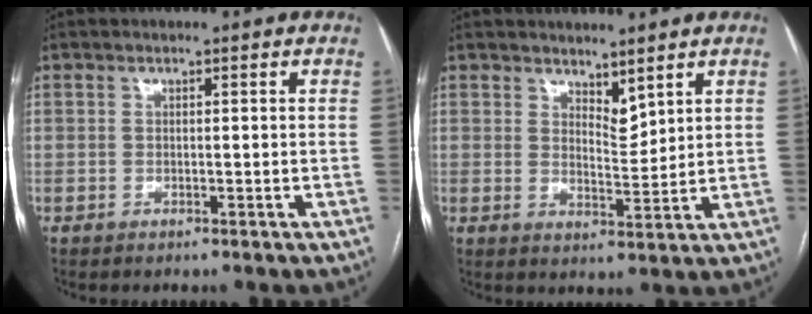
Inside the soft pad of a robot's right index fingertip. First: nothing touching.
{"total": 3.9, "force": [3.1, 1.3, 1.8], "torque": [-0.029, -0.010, 0.062]}